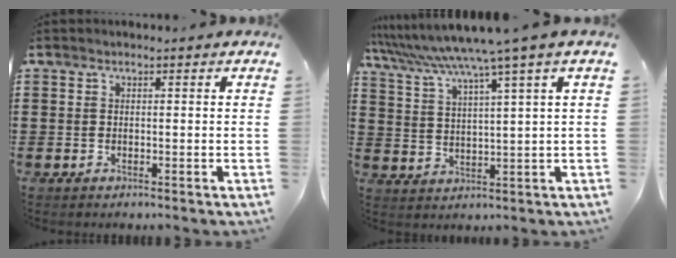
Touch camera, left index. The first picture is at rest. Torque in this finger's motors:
{"motor_torque": [2.14, 0.00, 0.00, -0.06]}